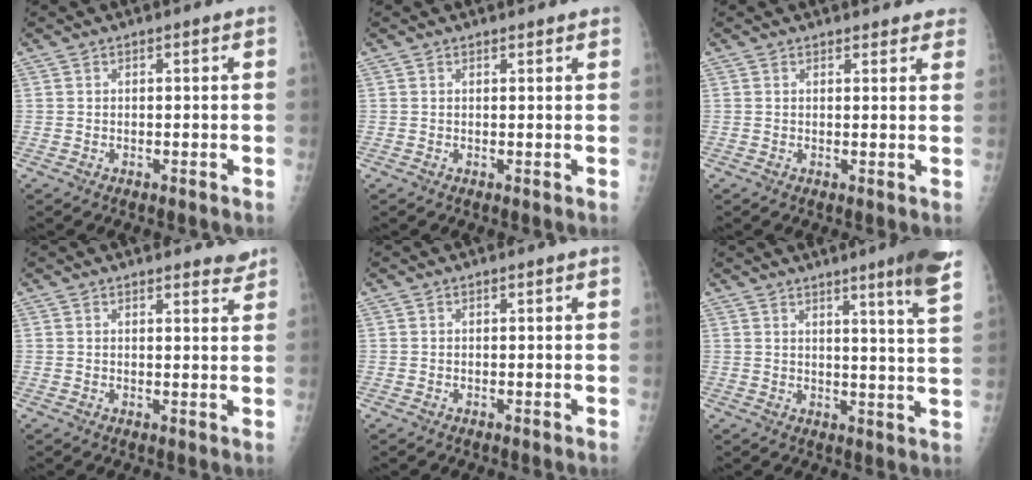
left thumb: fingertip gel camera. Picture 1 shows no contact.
{"total": 1.1, "force": [1.1, 0.2, 0.2], "torque": [-0.001, -0.004, 0.015]}
{"total": 4.3, "force": [4.0, 1.4, 0.6], "torque": [0.020, -0.017, 0.031]}
{"total": 3.4, "force": [3.2, 0.8, 1.0], "torque": [0.000, -0.020, 0.031]}
{"total": 0.0}
{"total": 10.7, "force": [6.7, -0.2, 8.4], "torque": [-0.105, -0.040, 0.078]}